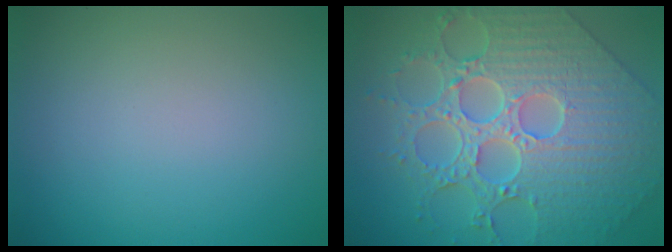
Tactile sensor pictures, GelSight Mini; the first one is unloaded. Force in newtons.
{"total": 9.4, "press": 7.0, "slide": 6.2}